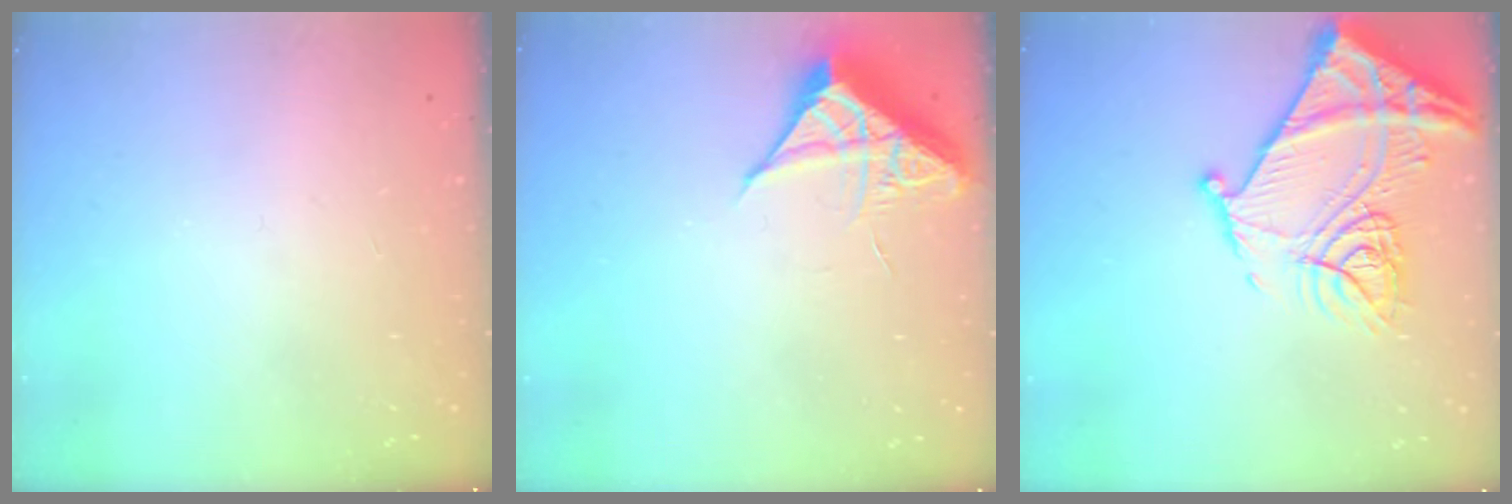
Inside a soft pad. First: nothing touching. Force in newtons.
{"total": 6.4, "press": 6.4, "slide": 0.4}
{"total": 19.8, "press": 19.7, "slide": 2.1}